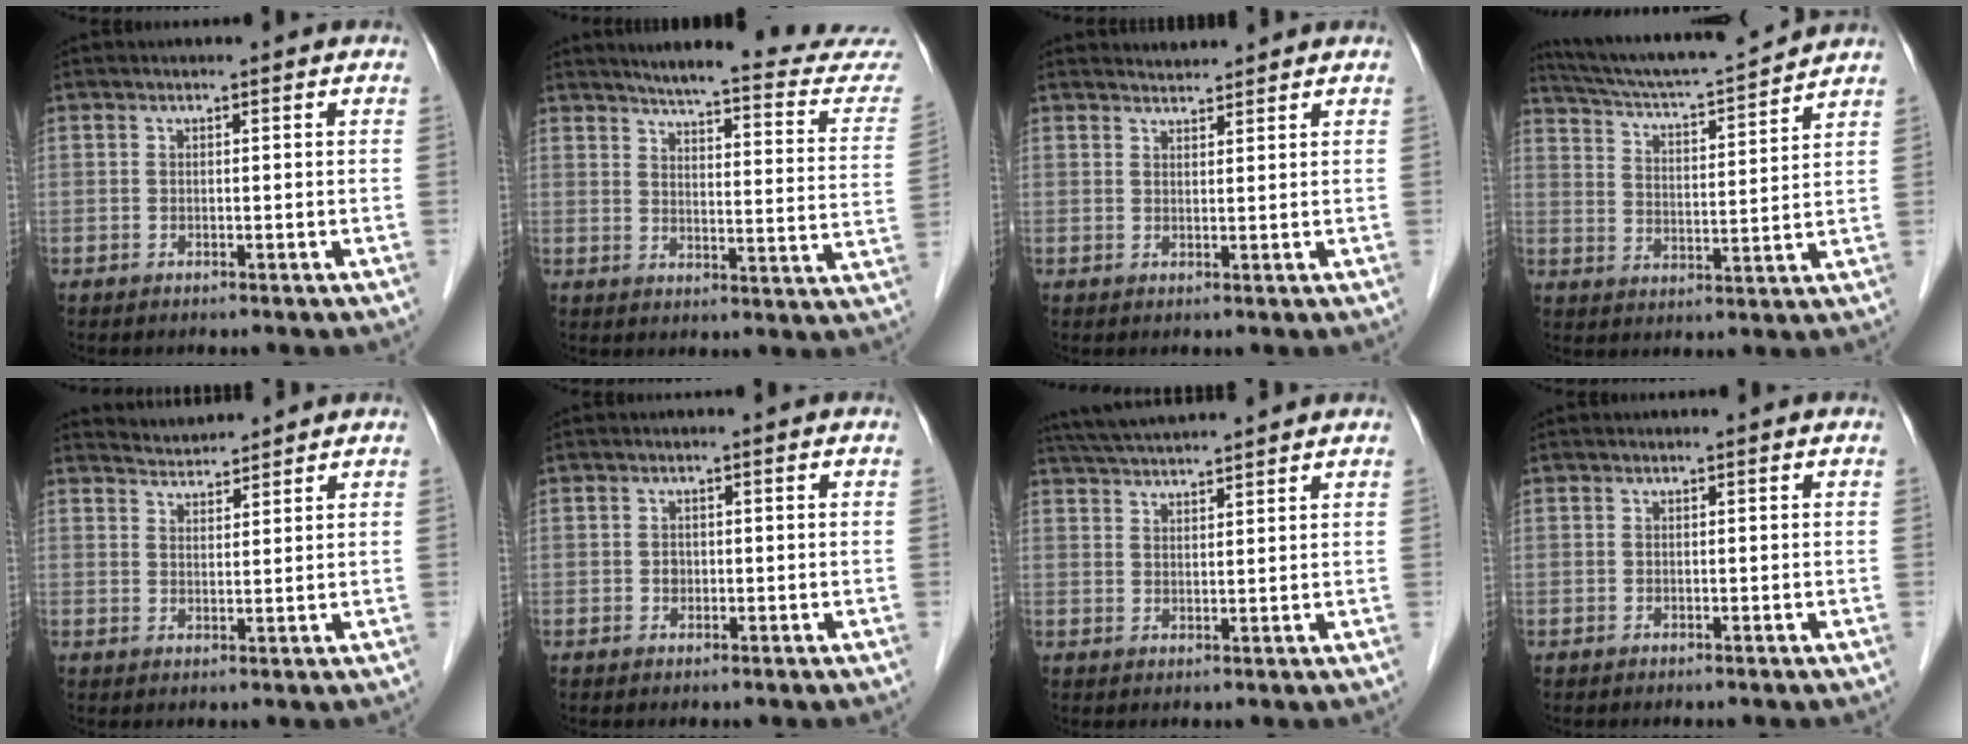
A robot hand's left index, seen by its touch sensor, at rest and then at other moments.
{"total": 21.8, "force": [20.4, 1.3, 7.7], "torque": [-0.092, -0.077, 0.236]}
{"total": 2.2, "force": [2.2, 0.1, -0.3], "torque": [-0.004, 0.013, 0.042]}
{"total": 14.8, "force": [14.0, -0.4, 4.9], "torque": [-0.095, 0.002, 0.220]}
{"total": 3.5, "force": [3.5, 0.0, -0.5], "torque": [-0.002, 0.016, 0.068]}
{"total": 0.9, "force": [-0.1, 0.8, 0.4], "torque": [-0.008, 0.002, -0.001]}
{"total": 9.4, "force": [8.7, -0.2, 3.4], "torque": [-0.068, 0.034, 0.140]}
{"total": 0.0}